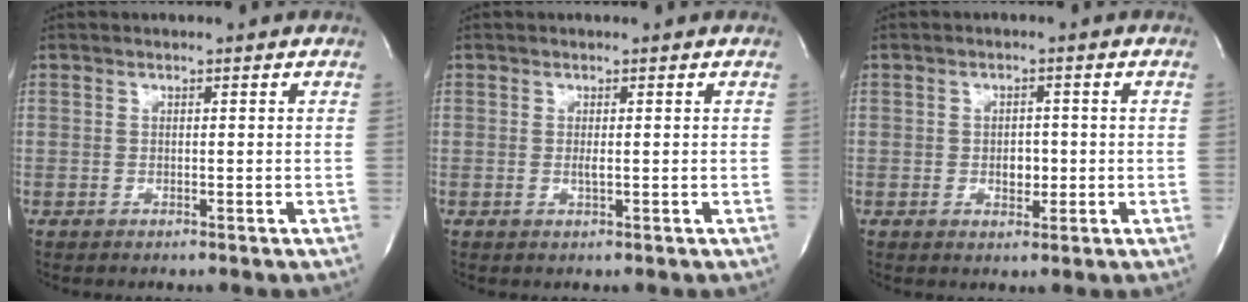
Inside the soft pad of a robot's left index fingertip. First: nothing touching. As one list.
[{"total": 0.8, "force": [0.2, 0.0, 0.8], "torque": [-0.022, 0.001, 0.003]}, {"total": 2.6, "force": [-0.4, 1.7, 1.9], "torque": [-0.028, 0.002, -0.001]}]